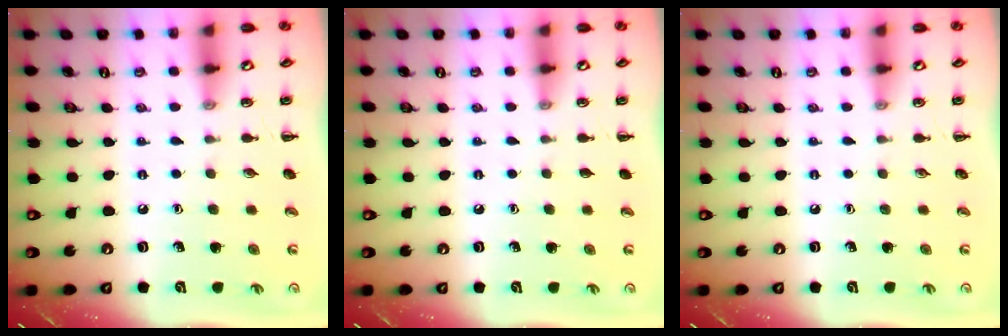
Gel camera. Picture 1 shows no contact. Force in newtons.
{"total": 0.0}
{"total": 0.0}